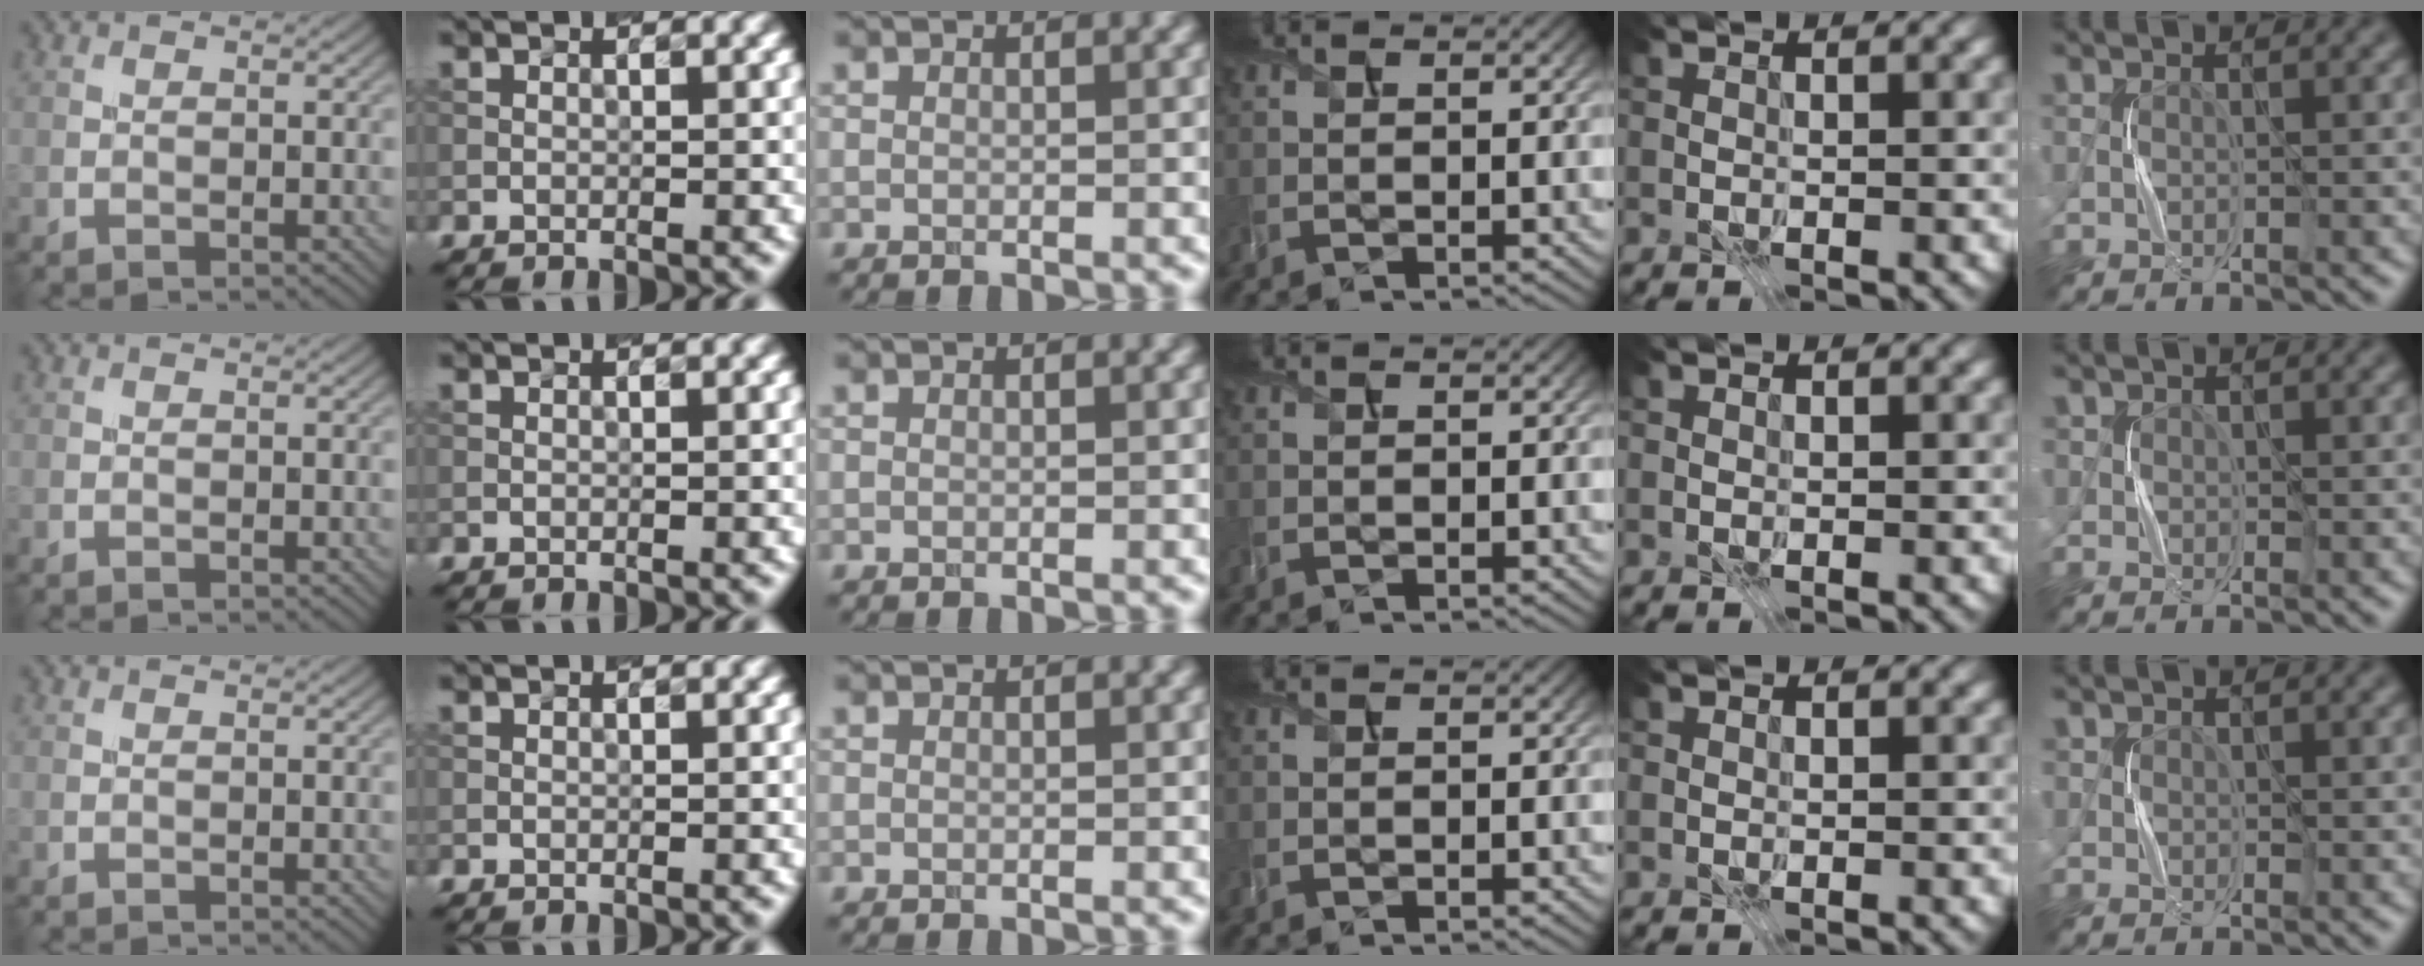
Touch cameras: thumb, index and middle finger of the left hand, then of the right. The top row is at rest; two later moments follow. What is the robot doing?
{"motion": "press", "object": "stapler"}